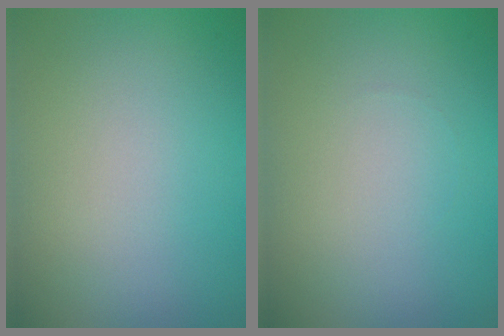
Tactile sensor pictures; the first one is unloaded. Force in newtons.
{"total": 0.0}